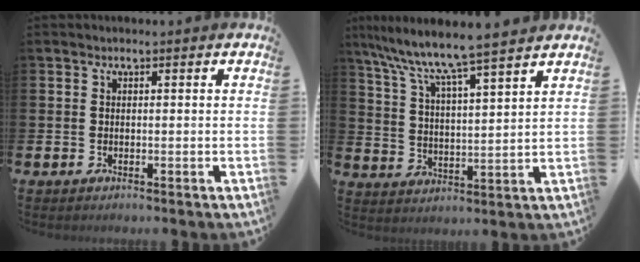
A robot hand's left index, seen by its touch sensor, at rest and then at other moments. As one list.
[{"total": 8.4, "force": [7.7, 0.0, 3.2], "torque": [-0.094, -0.053, 0.131]}]